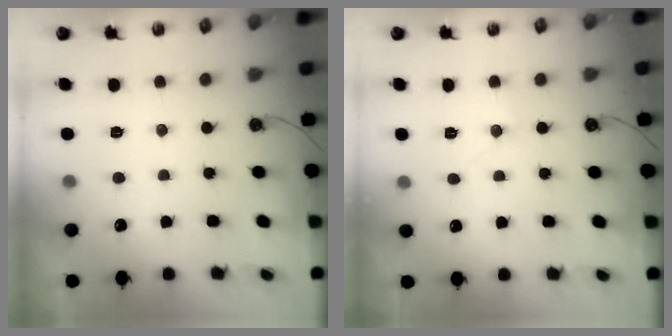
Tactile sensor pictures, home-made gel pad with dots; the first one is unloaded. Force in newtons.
{"total": 5.6, "press": 5.6, "slide": 0.4}